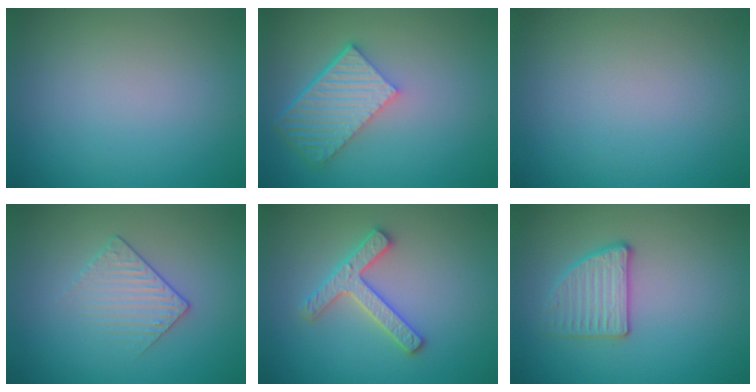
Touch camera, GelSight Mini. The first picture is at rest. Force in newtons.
{"total": 5.8, "press": 4.2, "slide": 4.0}
{"total": 0.0}
{"total": 1.9, "press": 1.6, "slide": 1.0}
{"total": 2.8, "press": 2.8, "slide": 0.6}
{"total": 2.8, "press": 2.7, "slide": 0.6}